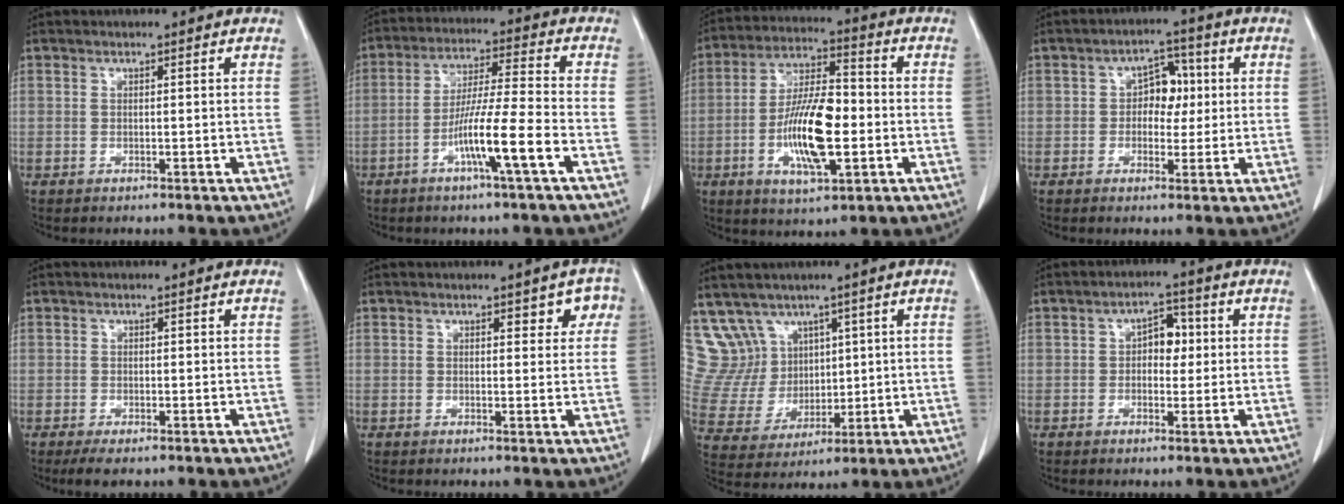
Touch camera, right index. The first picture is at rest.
{"total": 9.7, "force": [-4.1, -0.8, 8.8], "torque": [-0.165, -0.002, -0.078]}
{"total": 13.2, "force": [-2.5, 3.7, 12.5], "torque": [-0.236, 0.003, -0.041]}
{"total": 5.1, "force": [0.4, 3.4, 3.7], "torque": [-0.052, 0.018, 0.005]}
{"total": 1.9, "force": [-1.1, 1.0, 1.2], "torque": [-0.028, -0.004, -0.013]}
{"total": 3.7, "force": [1.7, 2.0, 2.6], "torque": [-0.011, 0.008, 0.015]}
{"total": 12.1, "force": [7.8, 9.2, 1.6], "torque": [-0.060, 0.052, 0.183]}
{"total": 4.1, "force": [0.4, 2.5, 3.2], "torque": [-0.045, 0.014, 0.005]}